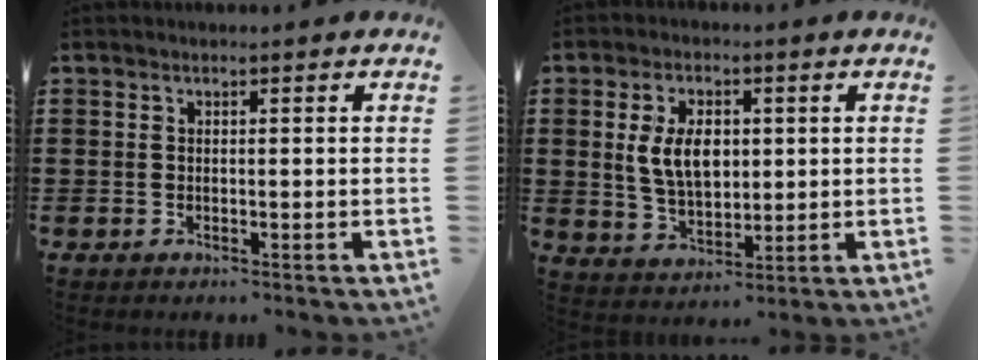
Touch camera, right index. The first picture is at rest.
{"total": 7.1, "force": [1.1, 4.1, 5.7], "torque": [-0.123, 0.007, 0.013]}